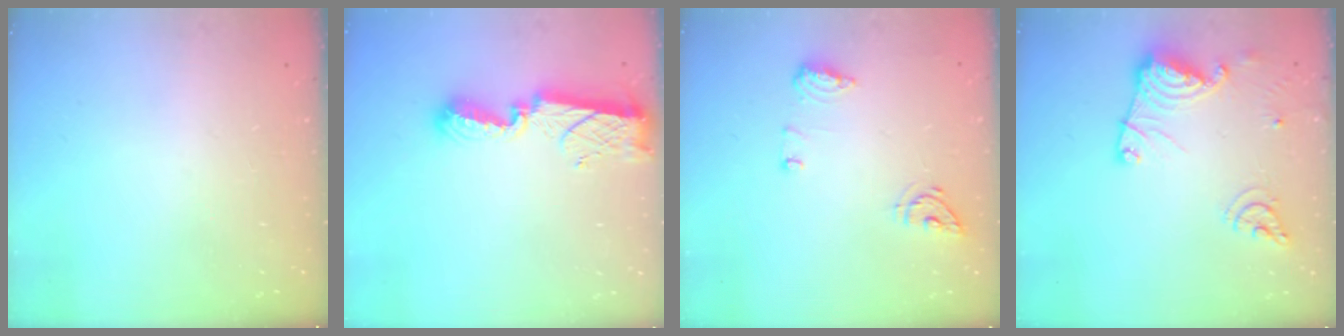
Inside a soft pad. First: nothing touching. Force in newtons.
{"total": 9.4, "press": 9.4, "slide": 0.8}
{"total": 9.2, "press": 9.0, "slide": 2.1}
{"total": 15.2, "press": 15.1, "slide": 1.8}